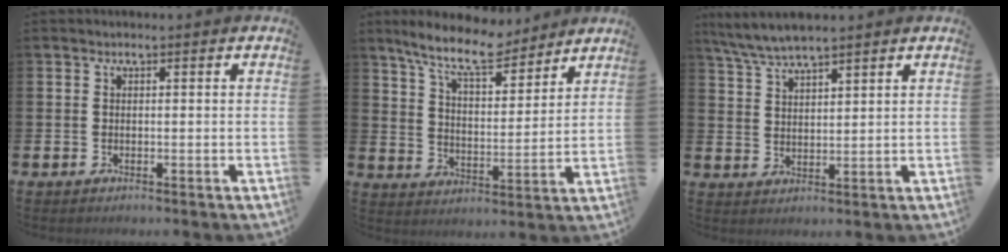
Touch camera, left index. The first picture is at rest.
{"total": 9.8, "force": [8.8, 2.2, 3.8], "torque": [-0.096, -0.043, 0.159]}
{"total": 5.3, "force": [5.0, 0.4, 1.8], "torque": [-0.055, -0.014, 0.091]}